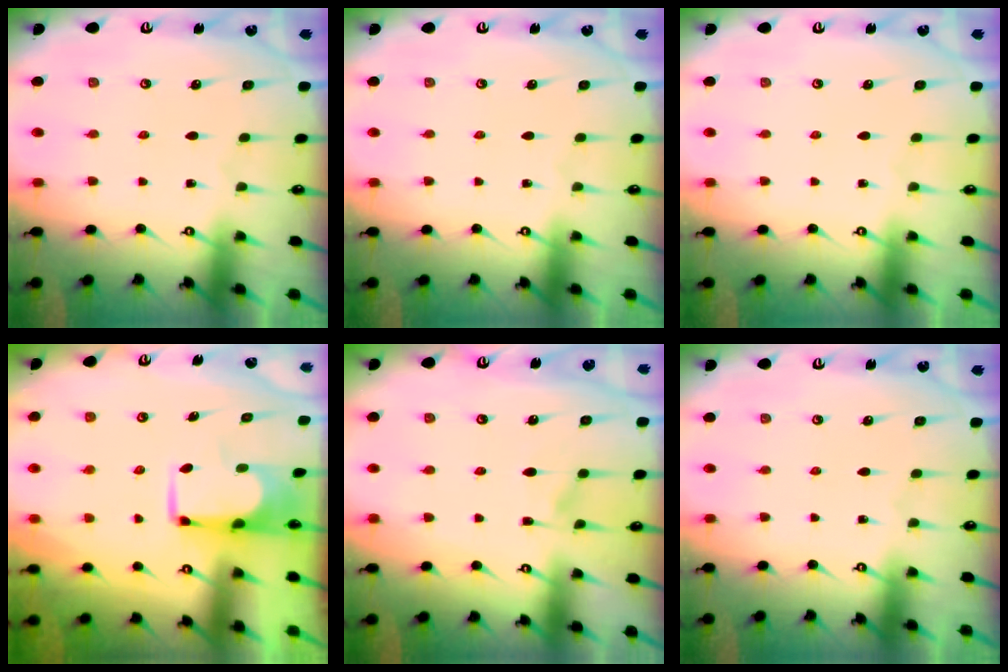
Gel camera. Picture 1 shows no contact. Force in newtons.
{"total": 0.0}
{"total": 0.0}
{"total": 1.7, "press": 1.7, "slide": 0.1}
{"total": 5.9, "press": 5.8, "slide": 0.7}
{"total": 0.0}